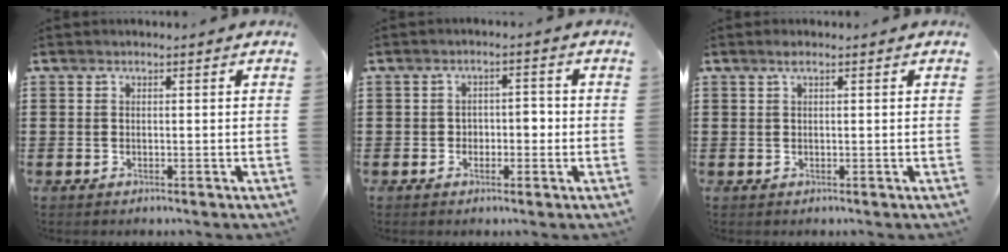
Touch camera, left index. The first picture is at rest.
{"total": 2.6, "force": [-0.8, 1.7, 1.9], "torque": [-0.031, 0.002, -0.022]}
{"total": 0.9, "force": [0.5, 0.1, 0.8], "torque": [-0.016, 0.002, 0.009]}